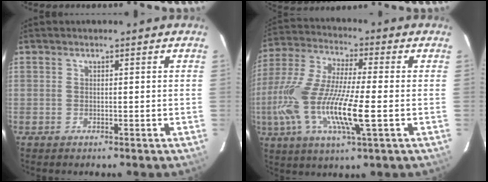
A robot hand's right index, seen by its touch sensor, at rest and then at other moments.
{"total": 18.5, "force": [-4.1, 3.6, 17.7], "torque": [-0.356, -0.019, -0.084]}